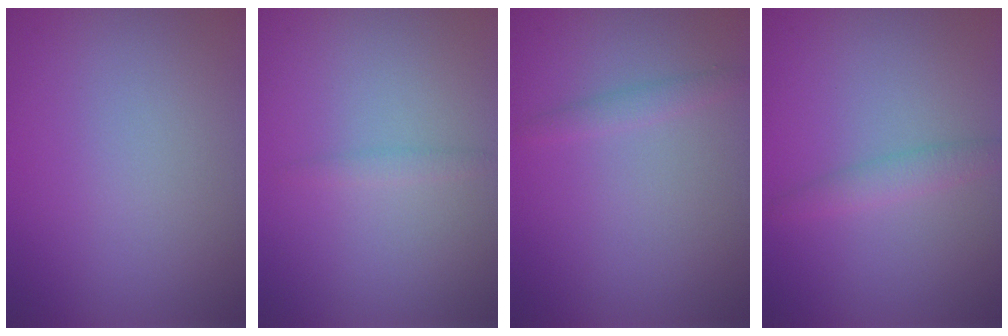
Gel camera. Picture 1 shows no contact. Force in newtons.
{"total": 0.7, "press": 0.7, "slide": 0.0}
{"total": 1.1, "press": 1.1, "slide": 0.0}
{"total": 1.7, "press": 1.7, "slide": 0.0}